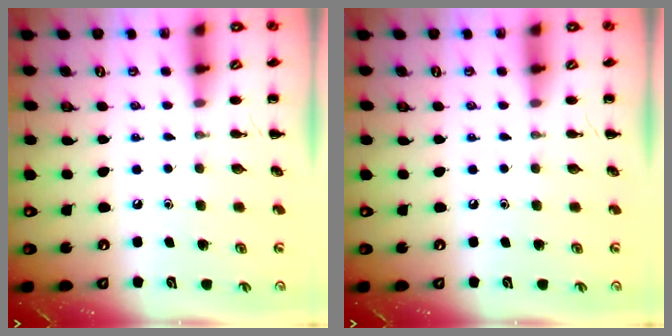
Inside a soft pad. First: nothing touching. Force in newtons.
{"total": 0.0}